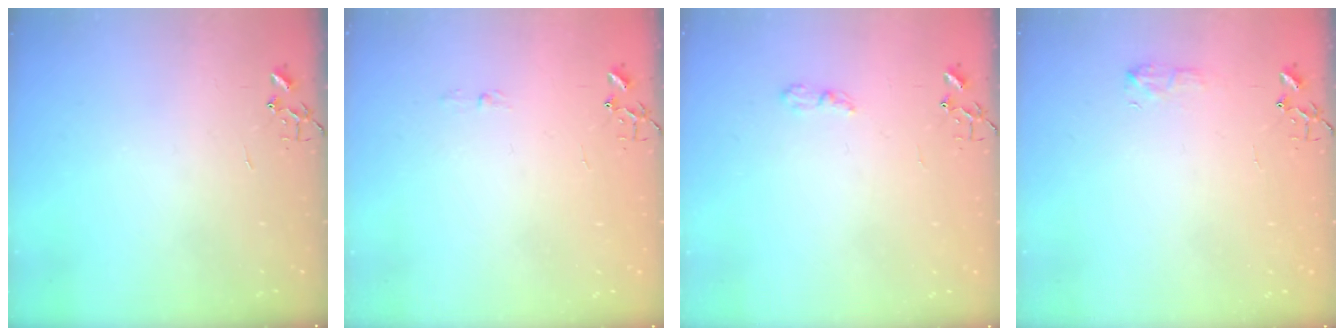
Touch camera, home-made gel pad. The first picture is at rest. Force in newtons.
{"total": 2.9, "press": 2.9, "slide": 0.4}
{"total": 4.4, "press": 4.3, "slide": 0.5}
{"total": 6.4, "press": 6.3, "slide": 0.7}